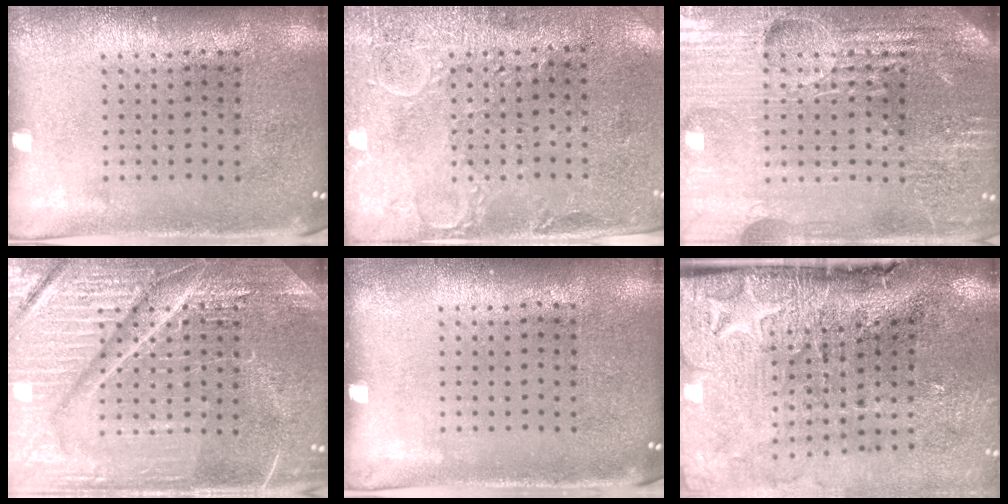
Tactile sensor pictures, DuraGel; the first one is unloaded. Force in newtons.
{"total": 2.9, "press": 2.5, "slide": 1.5}
{"total": 5.6, "press": 5.1, "slide": 2.4}
{"total": 7.3, "press": 7.3, "slide": 0.9}
{"total": 0.0}
{"total": 5.0, "press": 3.9, "slide": 3.1}